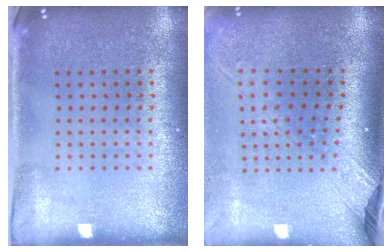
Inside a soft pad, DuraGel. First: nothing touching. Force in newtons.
{"total": 2.5, "press": 1.9, "slide": 1.7}